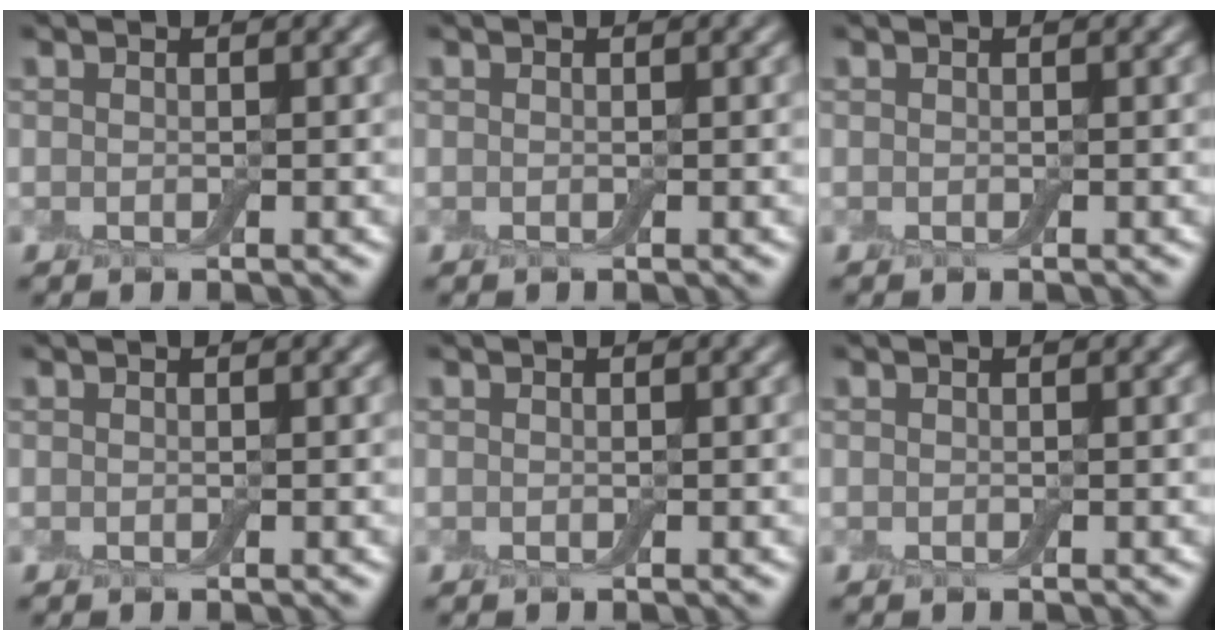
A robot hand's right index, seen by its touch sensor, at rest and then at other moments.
{"total": 0.0}
{"total": 0.0}
{"total": 0.0}
{"total": 0.0}
{"total": 0.0}